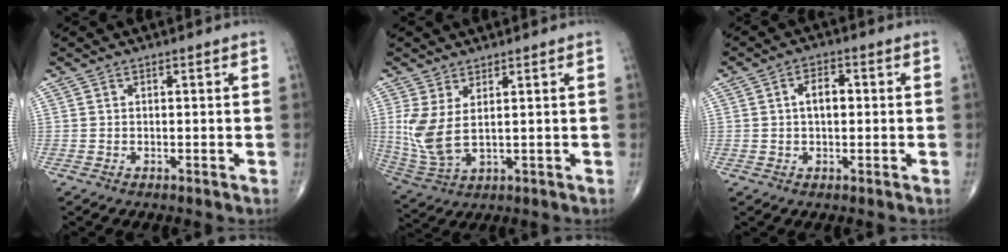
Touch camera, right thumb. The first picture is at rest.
{"total": 8.1, "force": [1.5, 3.5, 7.1], "torque": [-0.171, -0.014, 0.044]}
{"total": 4.1, "force": [0.3, 2.3, 3.3], "torque": [-0.052, 0.010, 0.000]}